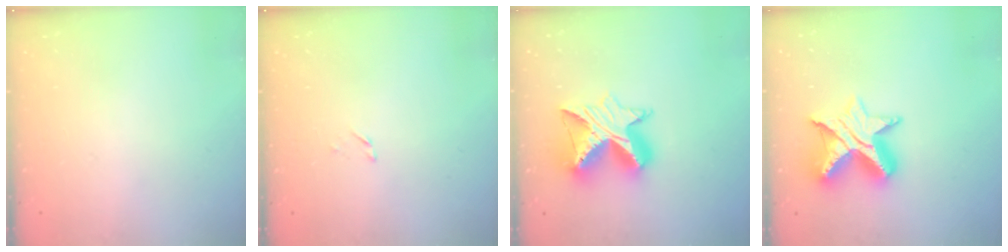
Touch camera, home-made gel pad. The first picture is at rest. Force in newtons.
{"total": 1.6, "press": 1.6, "slide": 0.2}
{"total": 12.4, "press": 12.4, "slide": 1.3}
{"total": 11.6, "press": 11.5, "slide": 0.7}